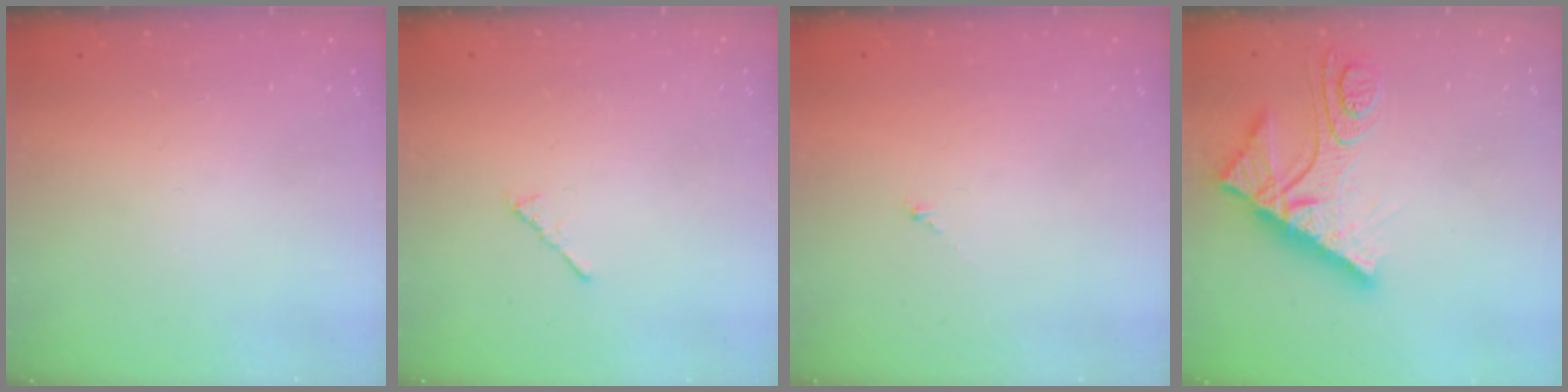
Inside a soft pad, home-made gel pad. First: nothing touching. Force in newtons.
{"total": 2.3, "press": 2.2, "slide": 0.6}
{"total": 0.0}
{"total": 11.8, "press": 11.7, "slide": 1.0}